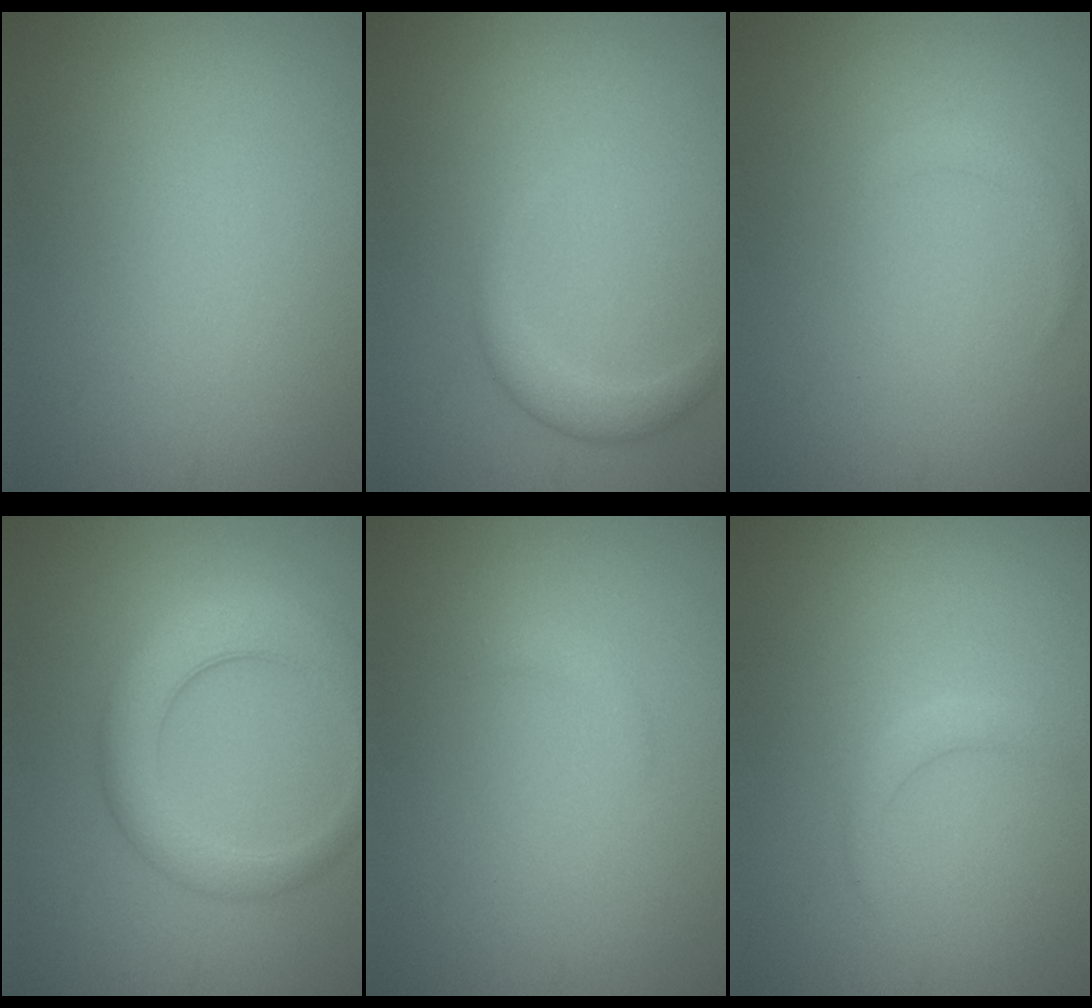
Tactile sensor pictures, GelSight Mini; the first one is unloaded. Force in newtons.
{"total": 2.0, "press": 2.0, "slide": 0.2}
{"total": 1.0, "press": 1.0, "slide": 0.1}
{"total": 5.4, "press": 5.4, "slide": 0.1}
{"total": 0.8, "press": 0.8, "slide": 0.0}
{"total": 1.2, "press": 1.2, "slide": 0.1}